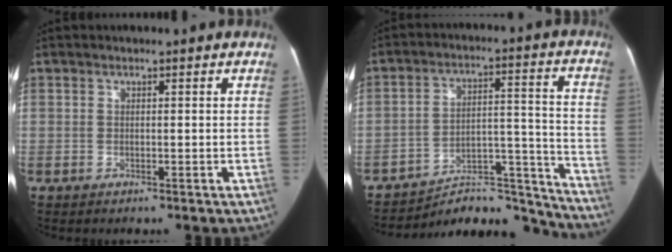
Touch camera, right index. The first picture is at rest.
{"total": 15.1, "force": [-14.8, 2.8, 1.2], "torque": [0.012, 0.081, -0.217]}